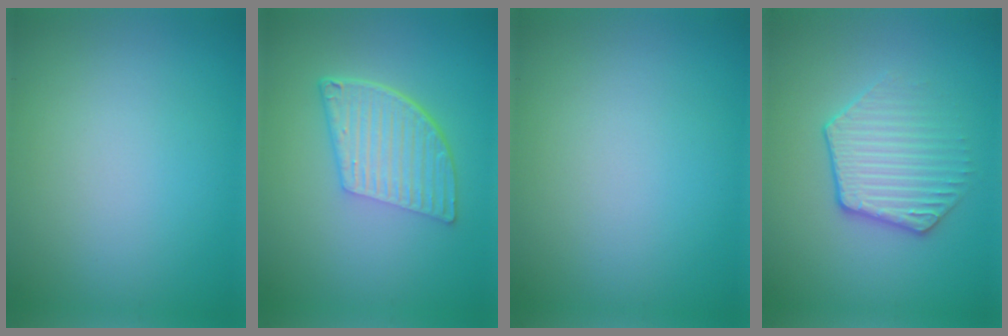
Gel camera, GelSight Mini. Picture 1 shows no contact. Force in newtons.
{"total": 5.9, "press": 4.0, "slide": 4.4}
{"total": 0.0}
{"total": 3.6, "press": 3.2, "slide": 1.7}